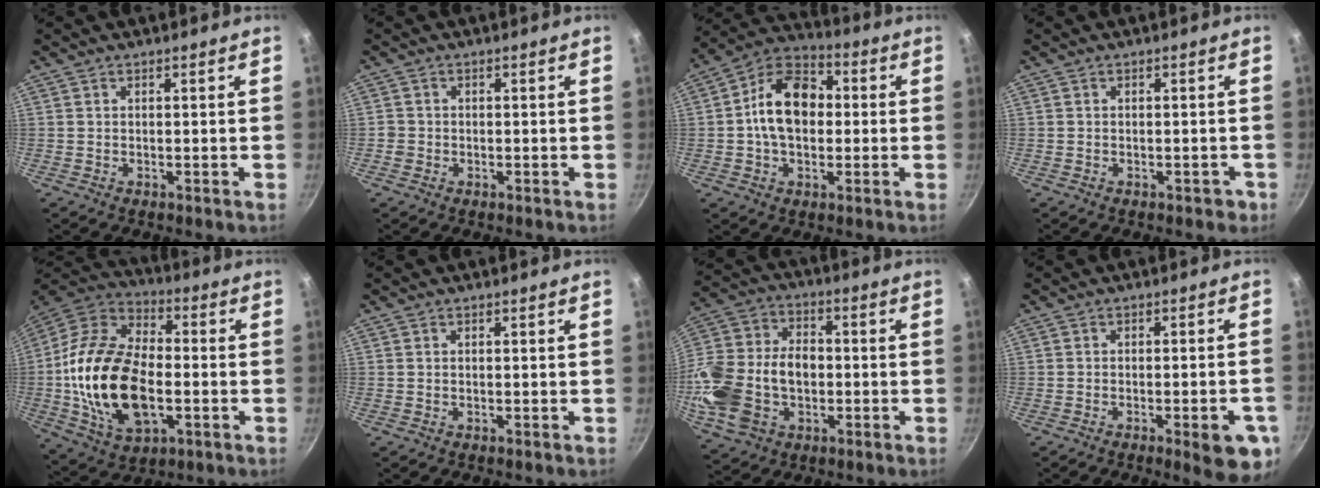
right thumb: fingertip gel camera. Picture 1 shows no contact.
{"total": 1.5, "force": [-0.6, 1.4, 0.3], "torque": [-0.003, 0.005, -0.010]}
{"total": 13.9, "force": [0.3, 9.7, 9.9], "torque": [-0.133, 0.030, -0.014]}
{"total": 1.6, "force": [-0.9, 1.1, 0.8], "torque": [0.002, 0.017, 0.001]}
{"total": 24.0, "force": [-3.2, 14.2, 19.0], "torque": [-0.354, 0.026, -0.059]}
{"total": 0.0}
{"total": 20.1, "force": [-3.2, 14.2, 13.8], "torque": [-0.271, 0.037, -0.054]}
{"total": 8.8, "force": [-3.7, 2.2, 7.7], "torque": [-0.073, 0.013, -0.041]}